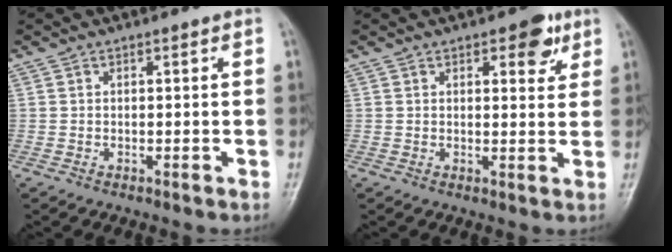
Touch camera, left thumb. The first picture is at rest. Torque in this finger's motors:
{"motor_torque": [0.09, 0.06, -0.16, 0.03, 0.03]}